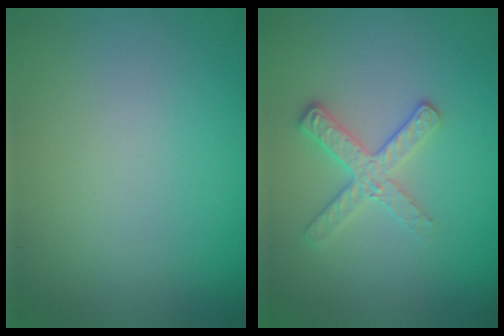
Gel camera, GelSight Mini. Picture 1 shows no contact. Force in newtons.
{"total": 2.7, "press": 2.5, "slide": 1.1}